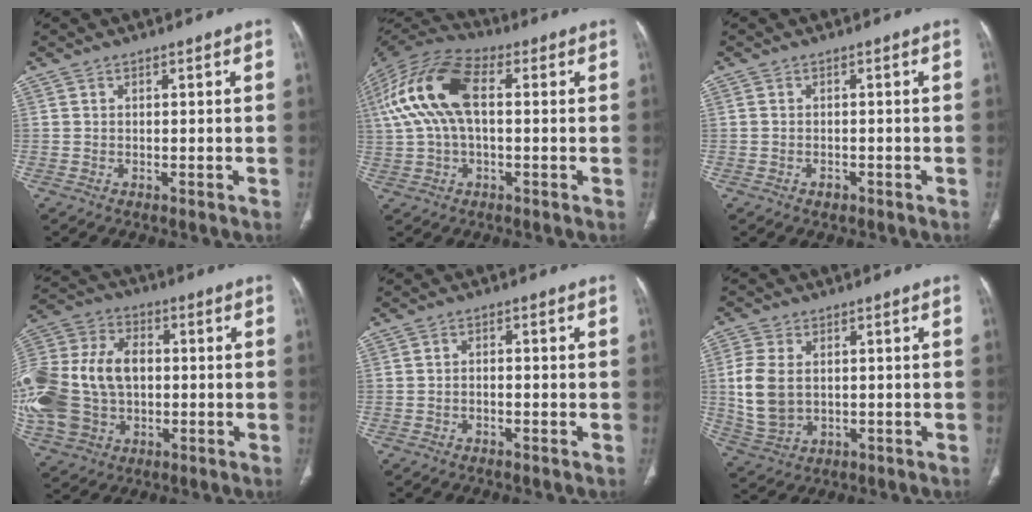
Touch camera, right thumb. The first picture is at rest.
{"total": 16.7, "force": [2.4, 8.8, 14.0], "torque": [-0.296, 0.039, 0.040]}
{"total": 1.3, "force": [-0.6, 0.9, 0.6], "torque": [-0.012, 0.008, -0.007]}
{"total": 26.3, "force": [-0.6, 18.9, 18.3], "torque": [-0.433, 0.026, 0.007]}
{"total": 1.3, "force": [-0.5, 0.8, 0.9], "torque": [-0.015, 0.009, -0.009]}
{"total": 9.6, "force": [0.7, 6.6, 6.9], "torque": [-0.151, -0.005, 0.023]}